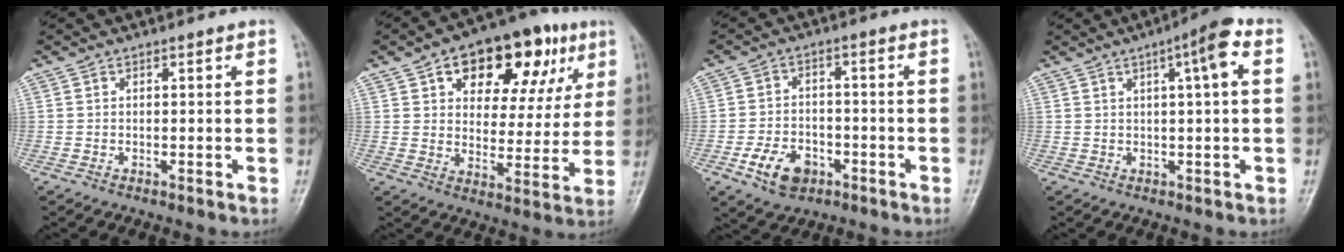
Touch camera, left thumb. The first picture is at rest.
{"total": 20.3, "force": [9.3, 11.4, 14.0], "torque": [-0.142, -0.002, 0.132]}
{"total": 7.7, "force": [-3.6, 5.3, 4.3], "torque": [-0.060, 0.018, -0.061]}
{"total": 6.5, "force": [2.0, 0.9, 6.1], "torque": [-0.096, 0.013, 0.025]}